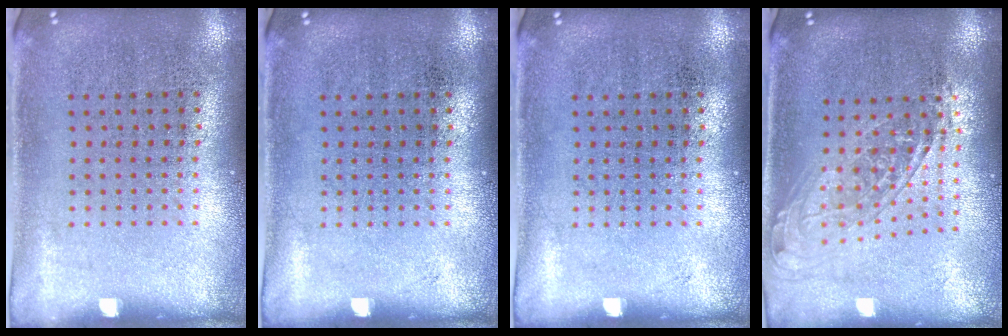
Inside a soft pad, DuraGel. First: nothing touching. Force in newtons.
{"total": 0.0}
{"total": 0.0}
{"total": 1.7, "press": 1.4, "slide": 1.0}